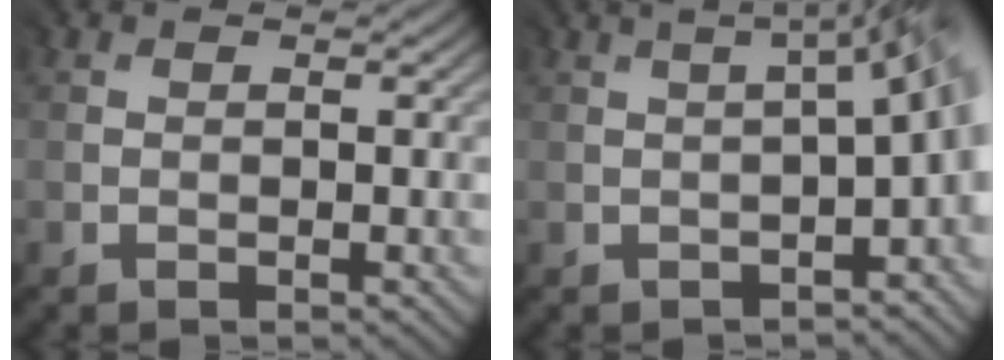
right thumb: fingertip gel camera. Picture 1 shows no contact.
{"total": 7.3, "force": [-0.6, 2.5, 6.9], "torque": [-0.058, 0.006, -0.008]}